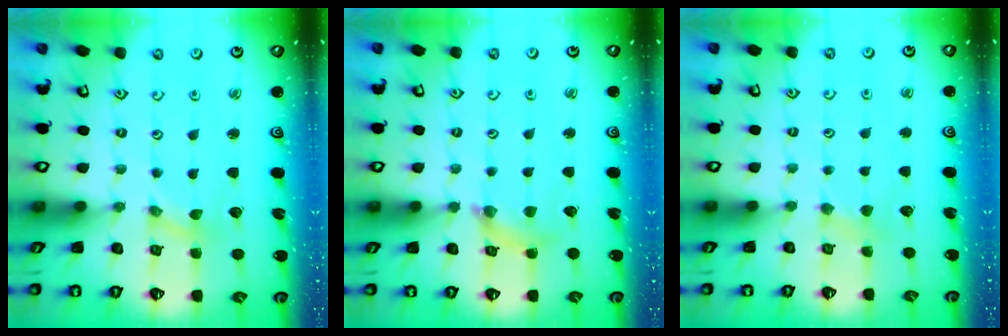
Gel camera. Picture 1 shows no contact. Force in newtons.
{"total": 5.2, "press": 5.1, "slide": 0.6}
{"total": 2.1, "press": 2.1, "slide": 0.3}